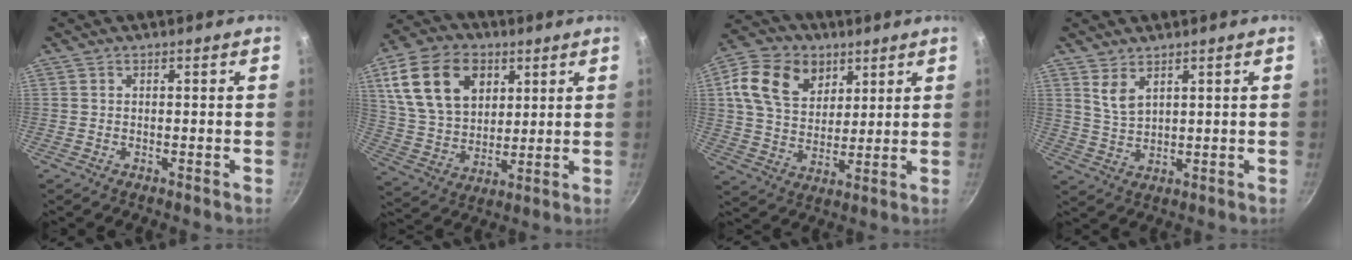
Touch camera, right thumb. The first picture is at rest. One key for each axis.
{"total": 18.3, "fx": 6.9, "fy": 12.7, "fz": 11.3, "tx": -0.186, "ty": -0.009, "tz": 0.130}
{"total": 15.2, "fx": 6.2, "fy": 11.1, "fz": 8.3, "tx": -0.129, "ty": -0.013, "tz": 0.104}
{"total": 4.2, "fx": 2.7, "fy": 1.9, "fz": 2.5, "tx": -0.046, "ty": -0.021, "tz": 0.058}